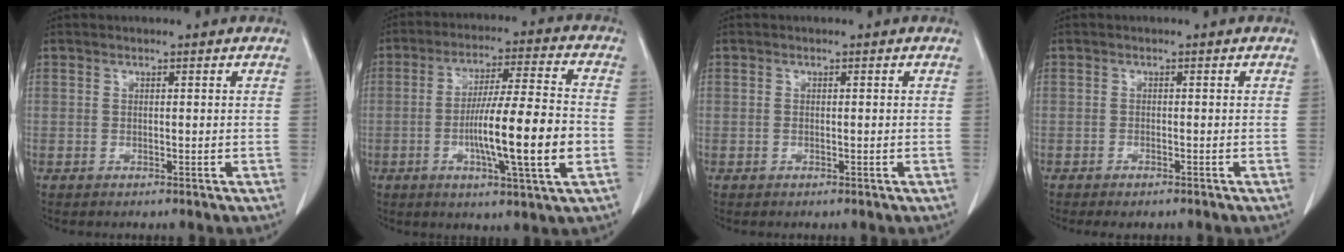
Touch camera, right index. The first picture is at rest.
{"total": 14.4, "force": [-3.2, 0.5, 14.0], "torque": [-0.237, -0.003, -0.056]}
{"total": 0.5, "force": [-0.1, 0.2, 0.5], "torque": [-0.013, 0.001, 0.001]}
{"total": 1.9, "force": [-1.6, 0.7, 0.9], "torque": [-0.013, -0.003, -0.016]}